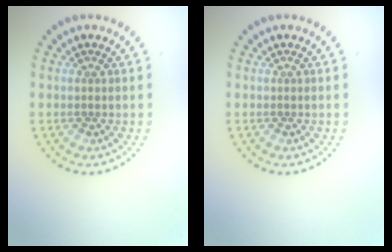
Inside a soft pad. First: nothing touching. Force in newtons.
{"total": 0.0}